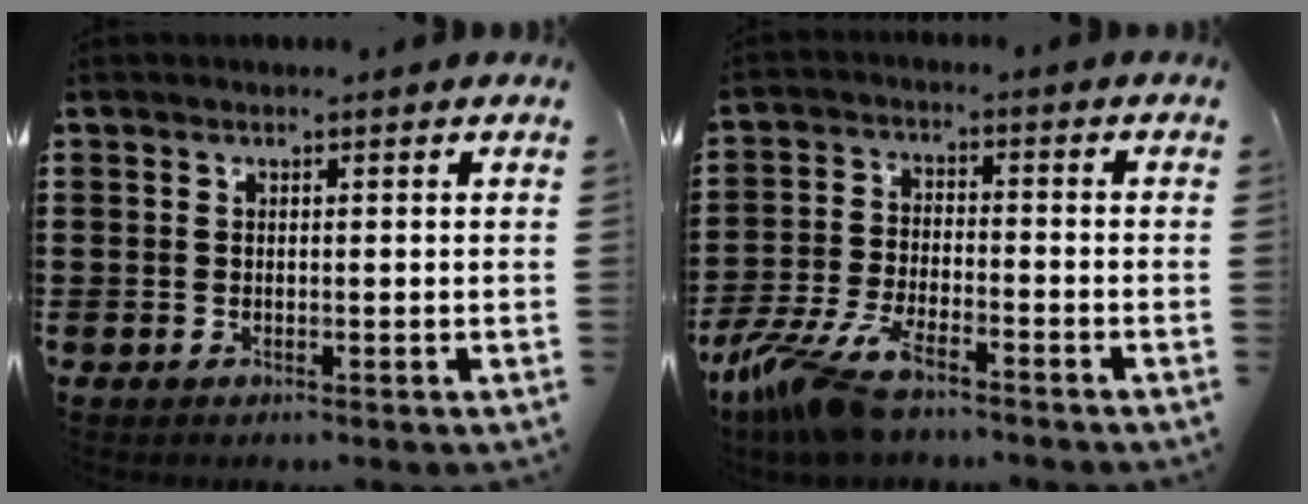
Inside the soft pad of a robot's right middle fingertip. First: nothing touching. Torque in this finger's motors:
{"motor_torque": [1.91, -0.23, 0.45, 0.21]}